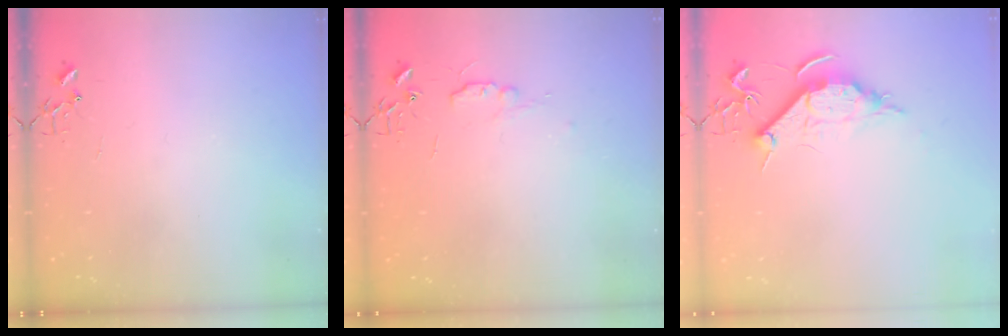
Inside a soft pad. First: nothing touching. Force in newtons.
{"total": 5.6, "press": 5.5, "slide": 0.7}
{"total": 9.3, "press": 9.2, "slide": 1.0}